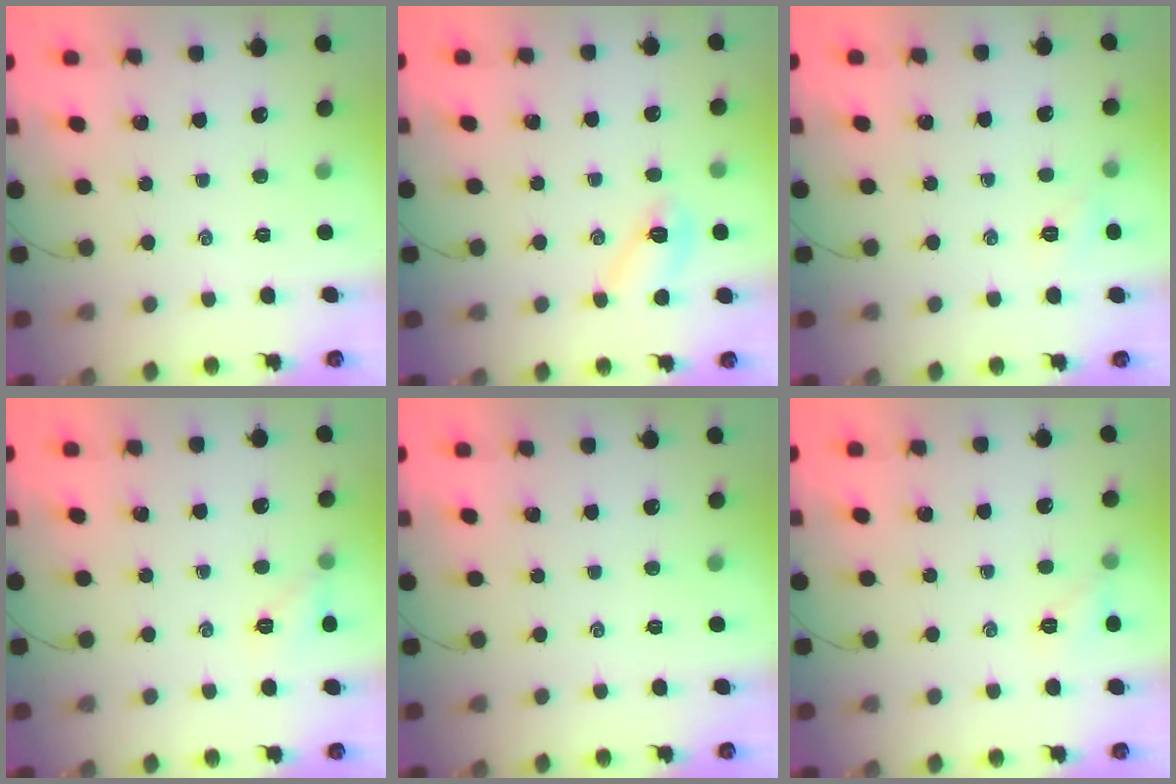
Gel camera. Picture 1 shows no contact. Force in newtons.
{"total": 6.0, "press": 5.9, "slide": 0.8}
{"total": 4.8, "press": 4.7, "slide": 1.3}
{"total": 6.1, "press": 5.9, "slide": 1.4}
{"total": 0.0}
{"total": 6.3, "press": 6.1, "slide": 1.8}